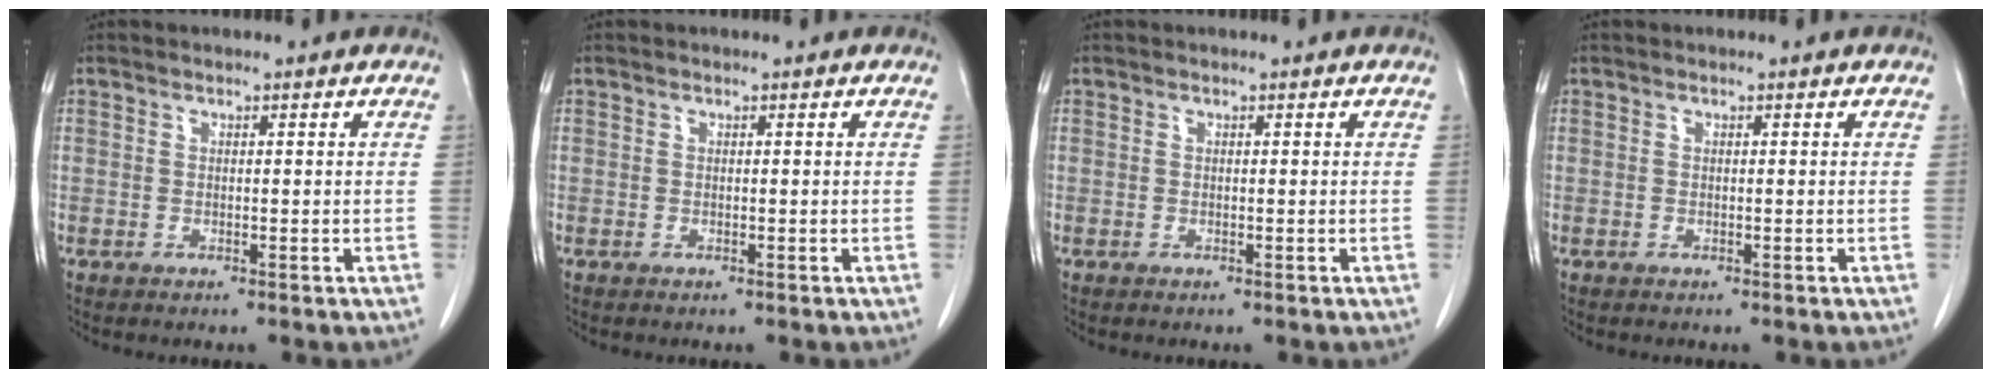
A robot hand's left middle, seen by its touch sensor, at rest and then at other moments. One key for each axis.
{"total": 0.0}
{"total": 0.0}
{"total": 0.0}